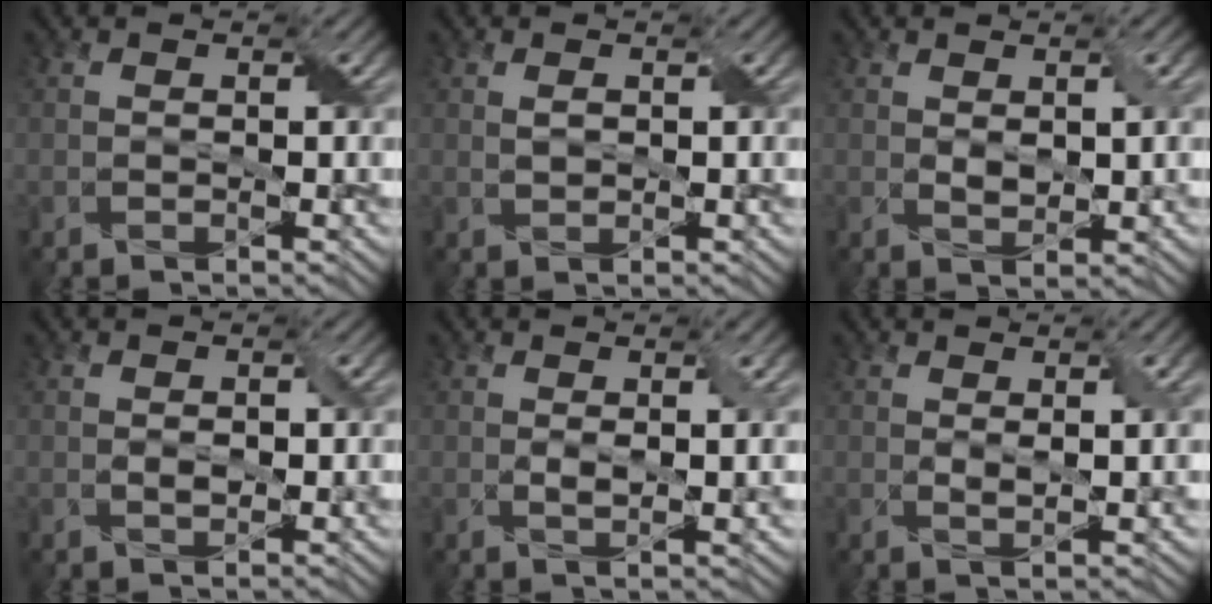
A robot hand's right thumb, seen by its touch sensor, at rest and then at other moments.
{"total": 1.3, "force": [0.4, 0.7, 1.0], "torque": [-0.023, 0.001, 0.010]}
{"total": 2.4, "force": [0.7, 1.1, 2.0], "torque": [-0.042, -0.001, 0.018]}
{"total": 1.2, "force": [0.1, 0.7, 1.0], "torque": [-0.020, -0.001, 0.004]}
{"total": 2.6, "force": [0.8, 0.5, 2.4], "torque": [-0.045, 0.002, 0.015]}
{"total": 2.6, "force": [1.0, 0.5, 2.3], "torque": [-0.045, 0.000, 0.020]}